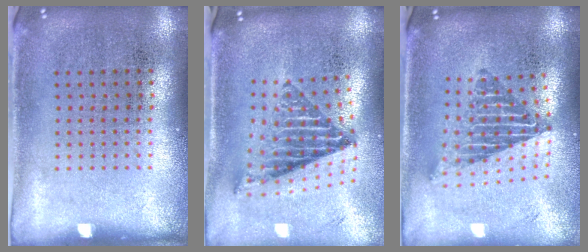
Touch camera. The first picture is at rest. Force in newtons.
{"total": 1.7, "press": 1.4, "slide": 1.1}
{"total": 2.1, "press": 1.5, "slide": 1.4}